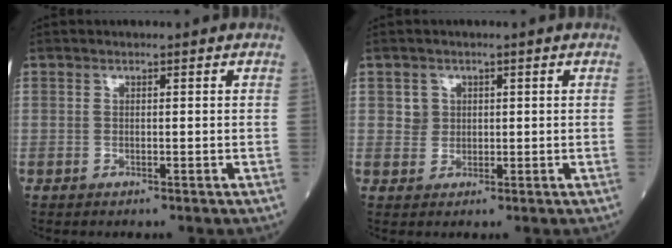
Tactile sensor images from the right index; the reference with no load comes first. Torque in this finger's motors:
{"motor_torque": [0.05, 0.01, -0.01, -0.01]}